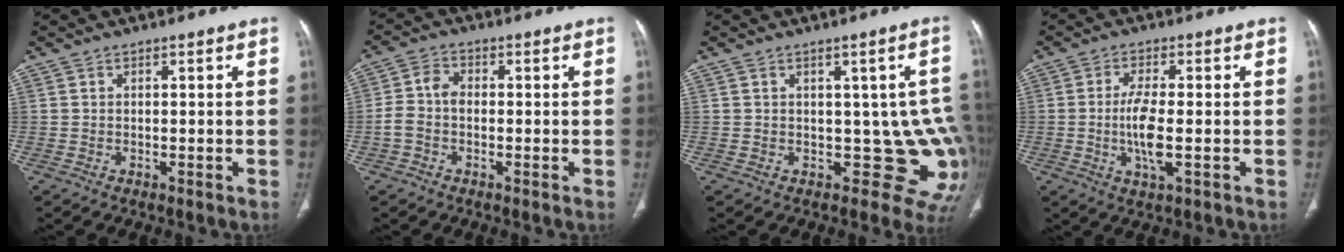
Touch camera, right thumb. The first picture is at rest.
{"total": 5.0, "force": [-0.8, 3.4, 3.6], "torque": [-0.074, 0.019, -0.022]}
{"total": 9.1, "force": [-0.6, 6.1, 6.7], "torque": [-0.020, -0.007, 0.000]}
{"total": 6.3, "force": [-0.9, 1.7, 6.0], "torque": [-0.129, -0.007, -0.019]}